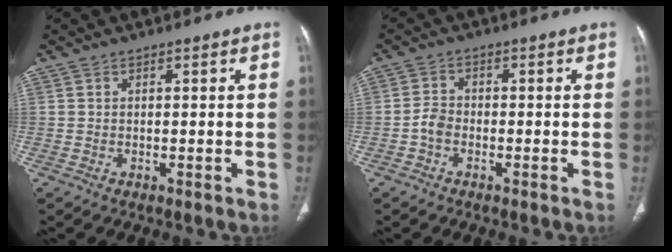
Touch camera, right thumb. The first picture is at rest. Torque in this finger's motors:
{"motor_torque": [0.19, -0.01, 0.65, -0.43, 0.00]}